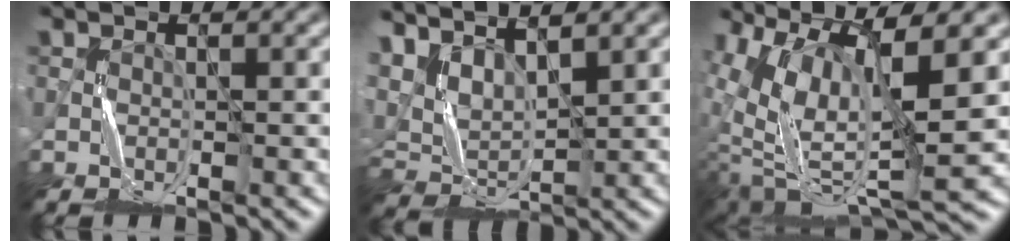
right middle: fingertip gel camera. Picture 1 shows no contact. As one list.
[{"total": 4.2, "force": [3.1, 1.6, 2.3], "torque": [-0.062, 0.005, 0.064]}, {"total": 11.5, "force": [2.5, 3.8, 10.5], "torque": [-0.202, -0.003, 0.061]}]